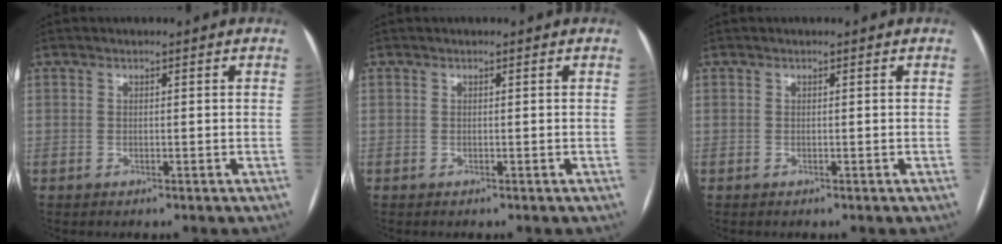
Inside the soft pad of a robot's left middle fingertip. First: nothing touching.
{"total": 0.0}
{"total": 0.0}